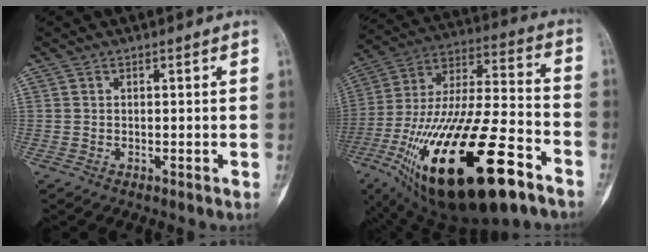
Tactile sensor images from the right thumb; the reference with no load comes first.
{"total": 34.9, "force": [-16.9, 12.4, 28.0], "torque": [-0.528, 0.039, -0.279]}